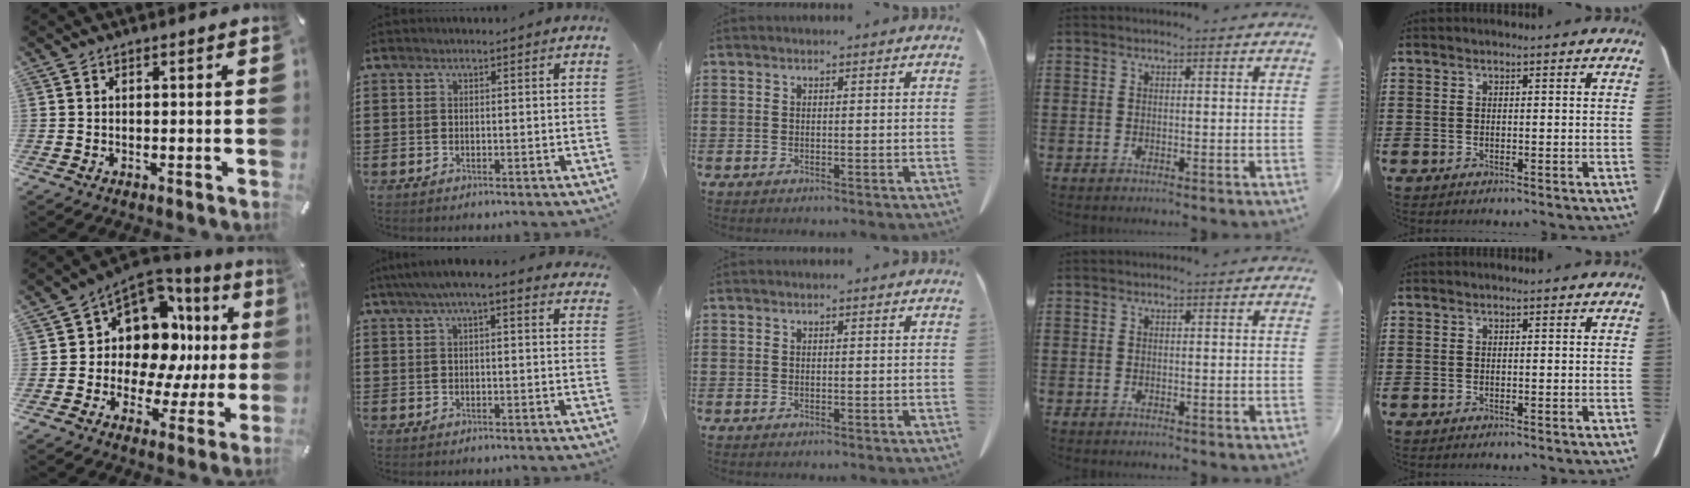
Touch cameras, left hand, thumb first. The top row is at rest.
{"thumb": {"total": 12.6, "force": [3.0, 10.2, 6.8], "torque": [-0.100, -0.048, 0.057]}, "index": {"total": 4.9, "force": [3.6, 0.6, 3.2], "torque": [-0.071, 0.000, 0.064]}}